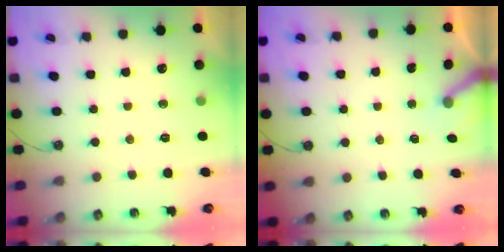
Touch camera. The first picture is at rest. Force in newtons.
{"total": 3.4, "press": 3.4, "slide": 0.3}